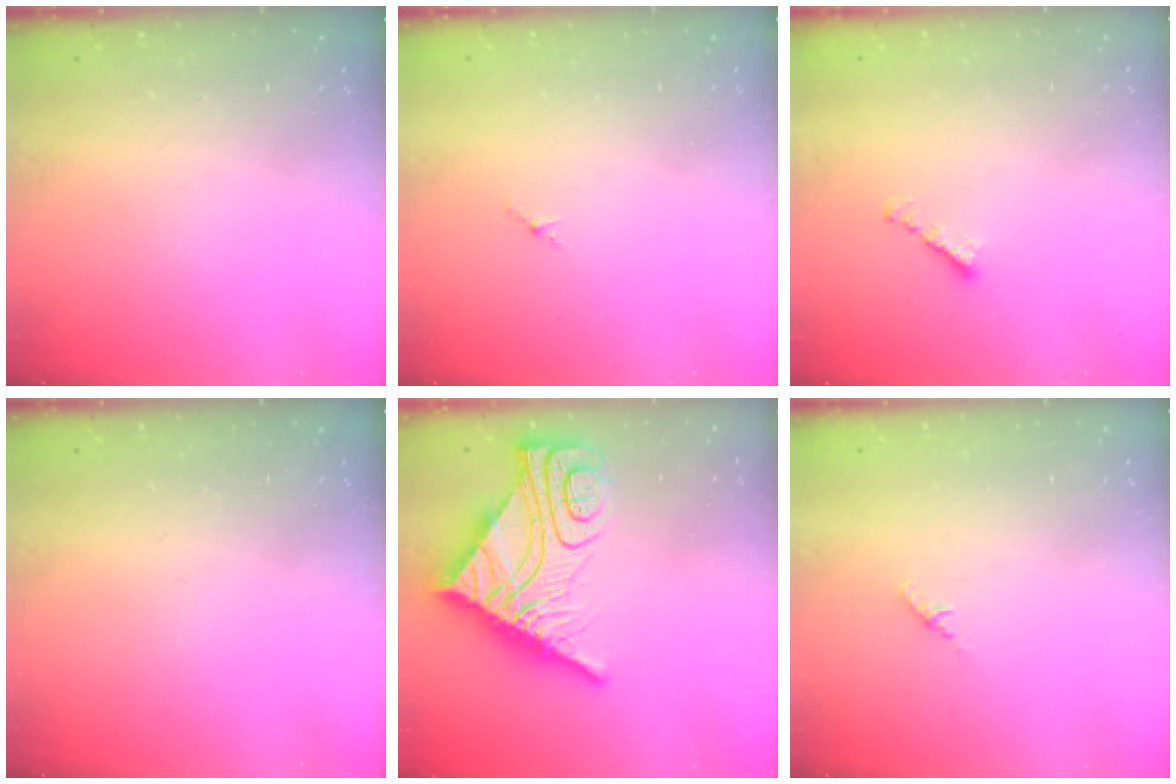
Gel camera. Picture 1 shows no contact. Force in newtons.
{"total": 1.2, "press": 1.1, "slide": 0.6}
{"total": 2.2, "press": 2.1, "slide": 0.7}
{"total": 0.0}
{"total": 18.8, "press": 18.7, "slide": 1.5}
{"total": 1.8, "press": 1.7, "slide": 0.6}